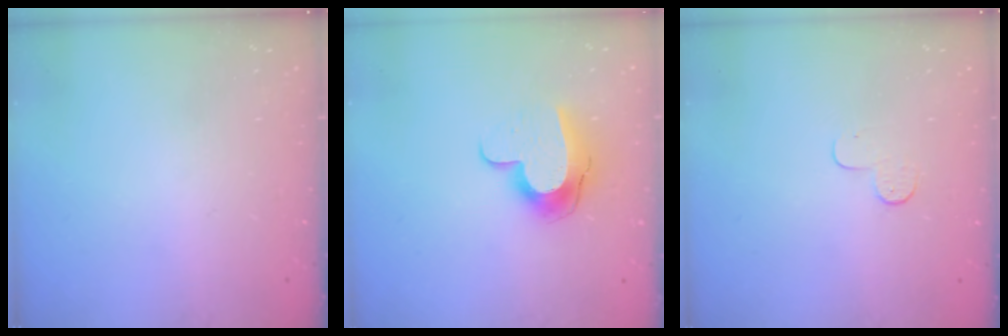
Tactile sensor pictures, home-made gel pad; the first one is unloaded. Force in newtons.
{"total": 11.2, "press": 11.2, "slide": 1.1}
{"total": 5.0, "press": 4.9, "slide": 0.5}